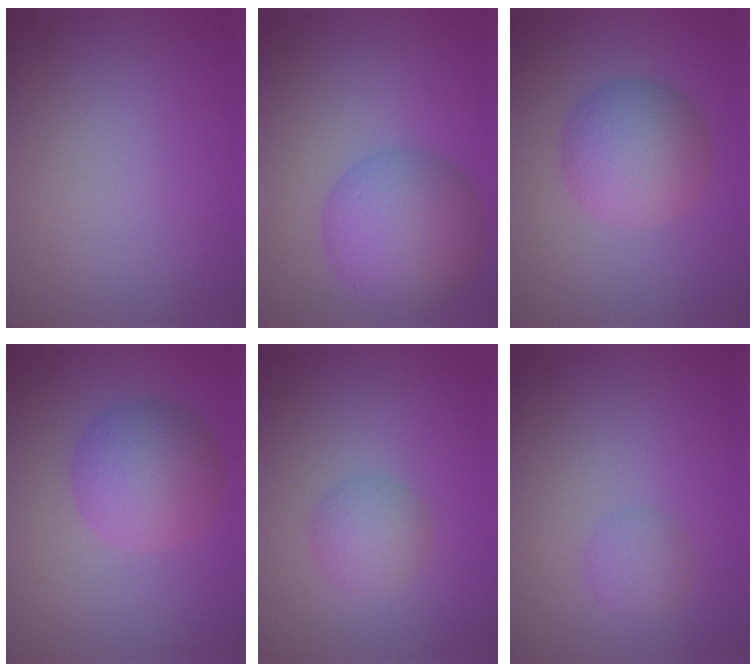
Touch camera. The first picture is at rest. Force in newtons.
{"total": 6.9, "press": 6.9, "slide": 0.3}
{"total": 5.5, "press": 5.5, "slide": 0.2}
{"total": 5.8, "press": 5.8, "slide": 0.3}
{"total": 2.5, "press": 2.4, "slide": 0.2}
{"total": 1.6, "press": 1.6, "slide": 0.1}